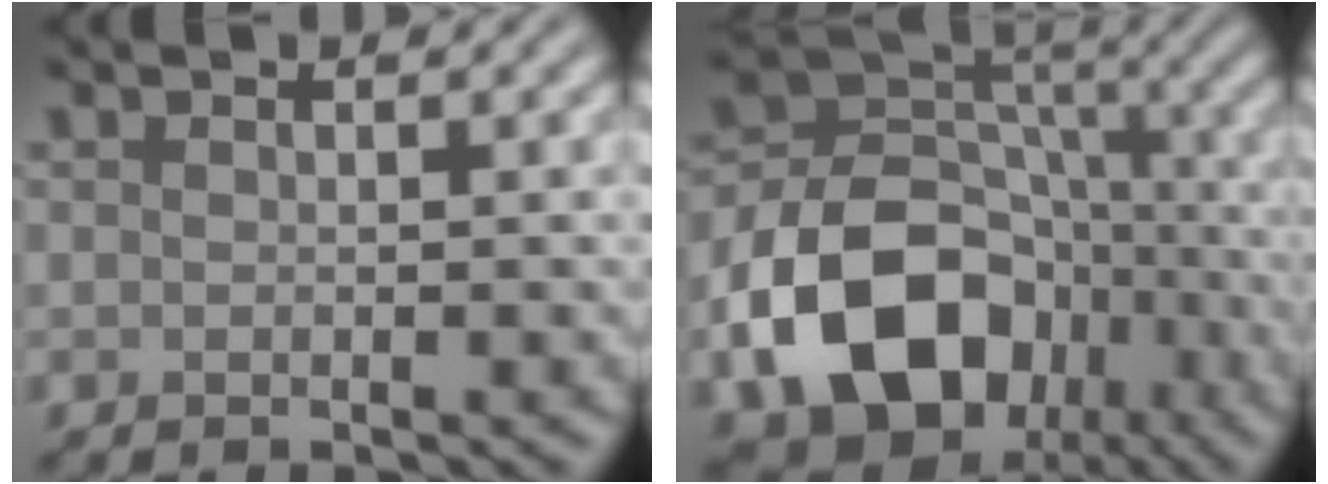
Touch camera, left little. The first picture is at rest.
{"total": 14.0, "force": [-6.1, 10.2, 7.5], "torque": [-0.151, -0.005, -0.108]}